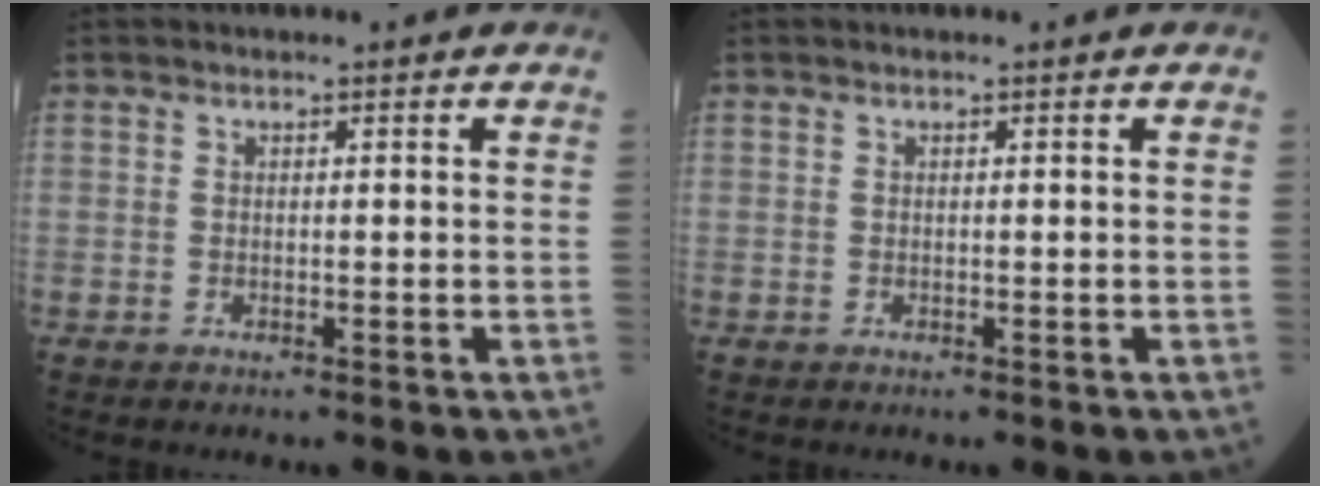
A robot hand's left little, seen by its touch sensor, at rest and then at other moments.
{"total": 0.0}